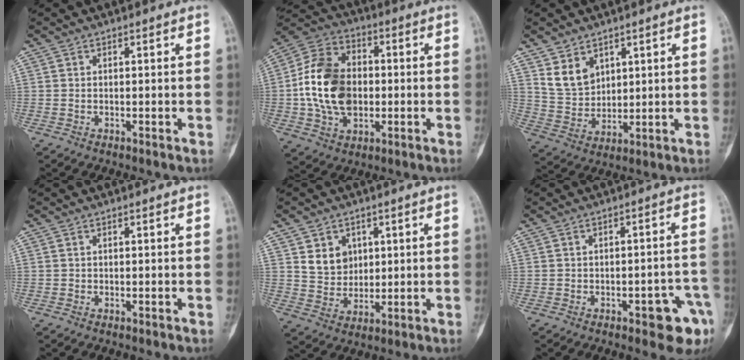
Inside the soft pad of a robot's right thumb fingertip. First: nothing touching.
{"total": 17.7, "force": [-1.2, 12.3, 12.6], "torque": [-0.221, 0.024, -0.024]}
{"total": 7.3, "force": [4.1, 5.0, 3.2], "torque": [-0.041, -0.028, 0.094]}
{"total": 0.0}
{"total": 6.8, "force": [2.5, 5.6, 3.0], "torque": [-0.026, -0.017, 0.053]}
{"total": 8.6, "force": [-3.9, 3.1, 7.0], "torque": [-0.063, 0.026, -0.041]}